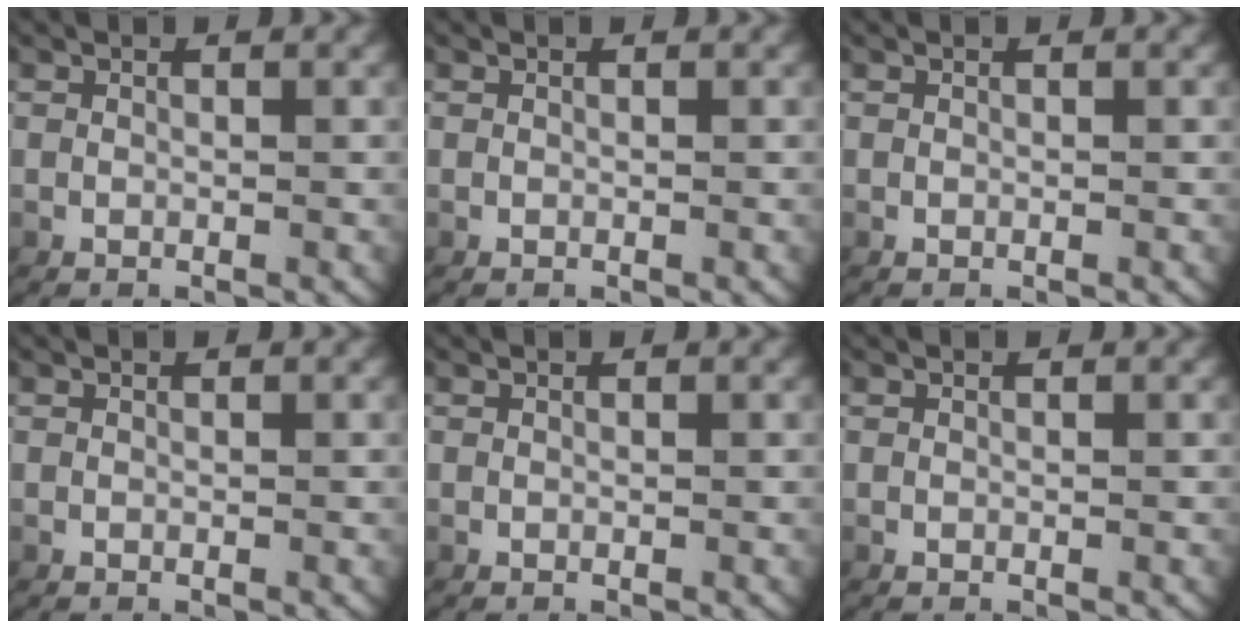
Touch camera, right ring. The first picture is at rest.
{"total": 0.0}
{"total": 0.0}
{"total": 0.0}
{"total": 0.0}
{"total": 0.0}